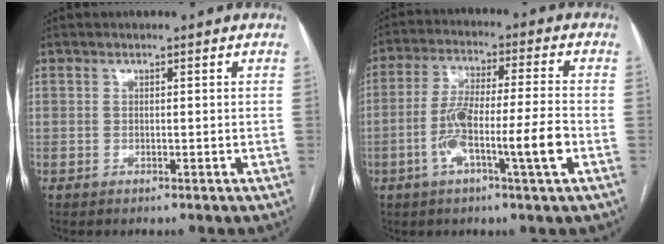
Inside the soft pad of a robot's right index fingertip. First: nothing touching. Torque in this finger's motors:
{"motor_torque": [0.57, -0.23, 0.28, 0.10]}